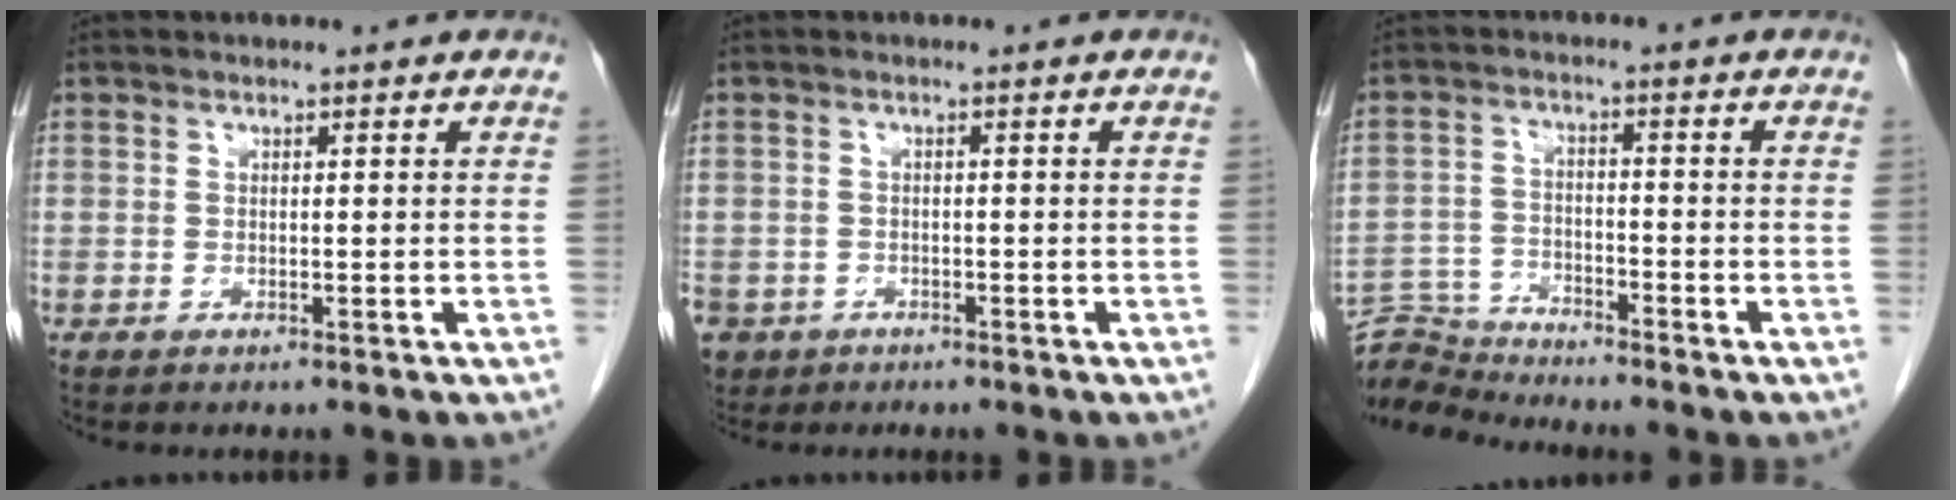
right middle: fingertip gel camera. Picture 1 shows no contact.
{"total": 5.3, "force": [-3.0, 4.1, 1.3], "torque": [-0.033, 0.001, -0.048]}
{"total": 6.7, "force": [-6.7, -0.3, -0.9], "torque": [0.008, 0.002, -0.125]}